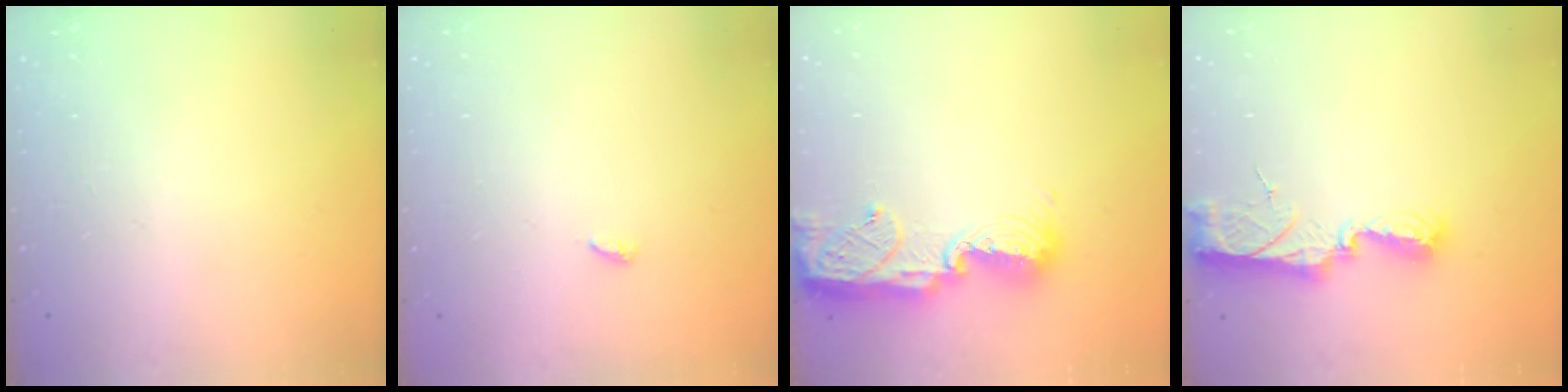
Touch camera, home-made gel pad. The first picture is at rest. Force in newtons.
{"total": 2.5, "press": 2.5, "slide": 0.2}
{"total": 11.6, "press": 11.5, "slide": 1.1}
{"total": 9.8, "press": 9.7, "slide": 0.9}